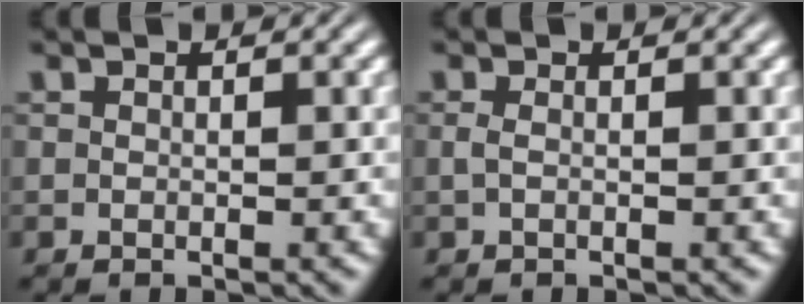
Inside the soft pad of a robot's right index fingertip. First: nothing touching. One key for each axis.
{"total": 1.2, "fx": -0.1, "fy": -1.1, "fz": 0.4, "tx": -0.007, "ty": -0.006, "tz": 0.004}